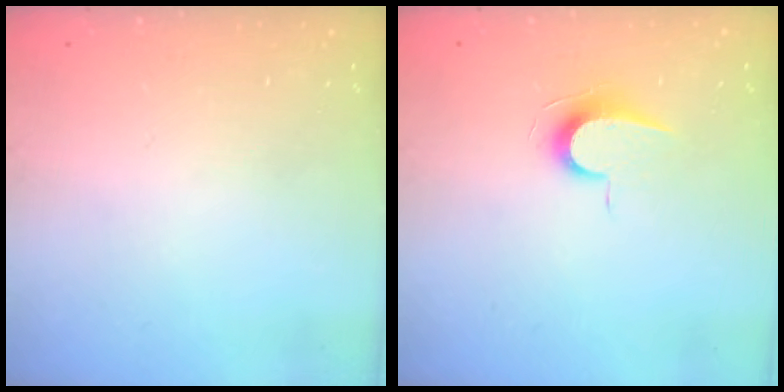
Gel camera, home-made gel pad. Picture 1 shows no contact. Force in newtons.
{"total": 7.1, "press": 7.0, "slide": 0.7}